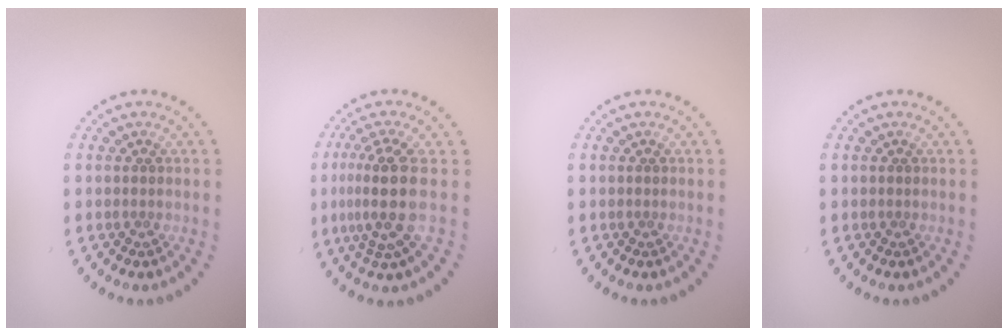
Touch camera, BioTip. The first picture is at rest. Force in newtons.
{"total": 4.2, "press": 3.4, "slide": 2.5}
{"total": 0.0}
{"total": 0.0}